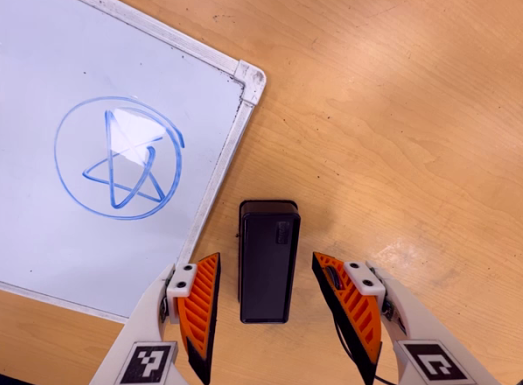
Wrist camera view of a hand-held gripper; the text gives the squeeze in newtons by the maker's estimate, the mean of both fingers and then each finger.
{"total": 0.0}